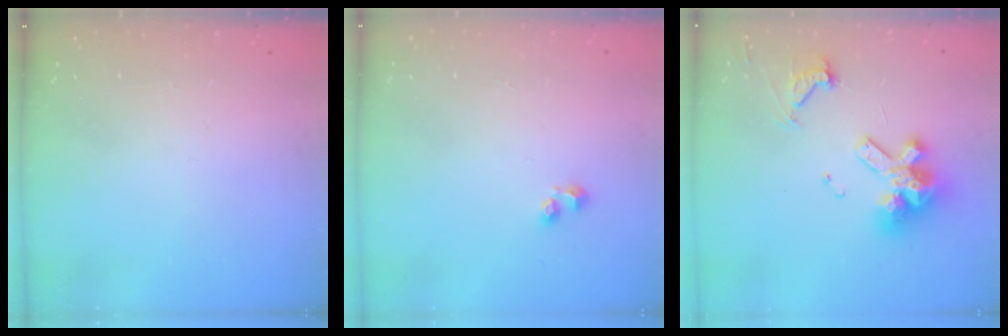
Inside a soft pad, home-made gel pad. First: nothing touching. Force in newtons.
{"total": 1.7, "press": 1.6, "slide": 0.6}
{"total": 16.0, "press": 15.9, "slide": 1.9}